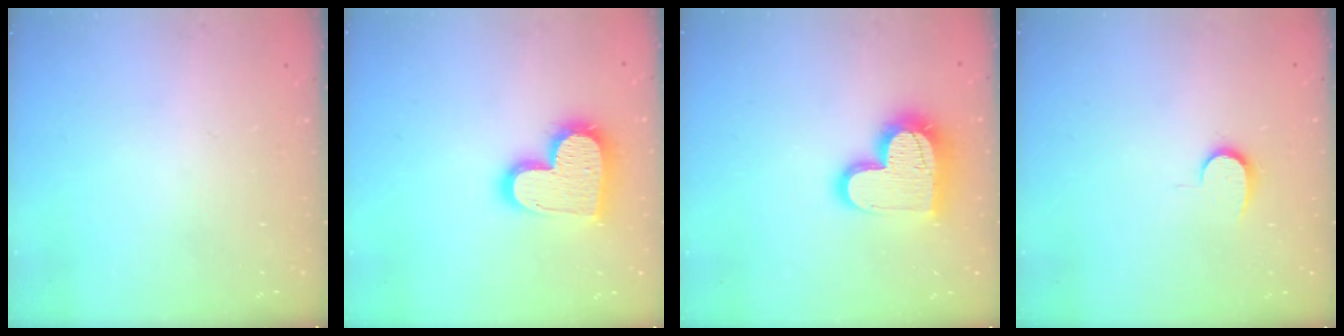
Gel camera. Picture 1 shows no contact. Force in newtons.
{"total": 17.5, "press": 17.4, "slide": 1.3}
{"total": 17.0, "press": 16.9, "slide": 1.1}
{"total": 6.8, "press": 6.8, "slide": 0.5}